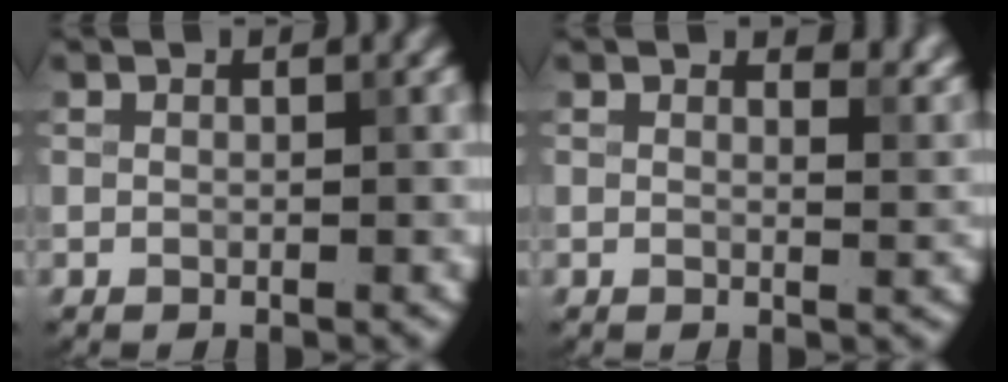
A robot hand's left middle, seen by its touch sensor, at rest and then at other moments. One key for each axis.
{"total": 2.4, "fx": 1.9, "fy": 0.8, "fz": 1.3, "tx": -0.021, "ty": -0.002, "tz": 0.022}